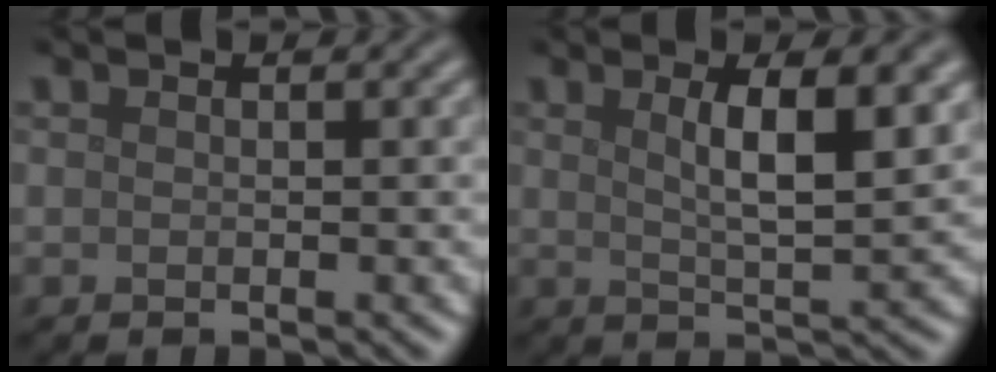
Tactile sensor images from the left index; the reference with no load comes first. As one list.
[{"total": 5.5, "force": [1.8, 1.4, 5.0], "torque": [-0.073, 0.001, 0.029]}]